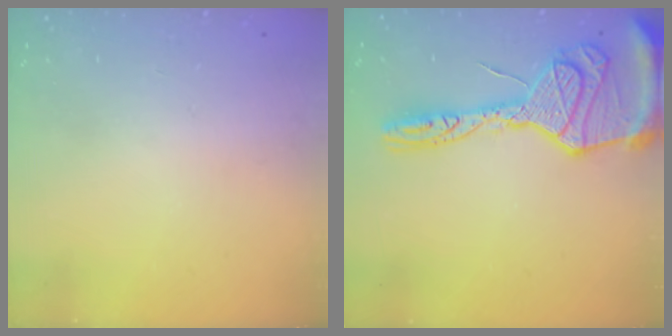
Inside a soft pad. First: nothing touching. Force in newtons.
{"total": 22.2, "press": 22.1, "slide": 2.0}